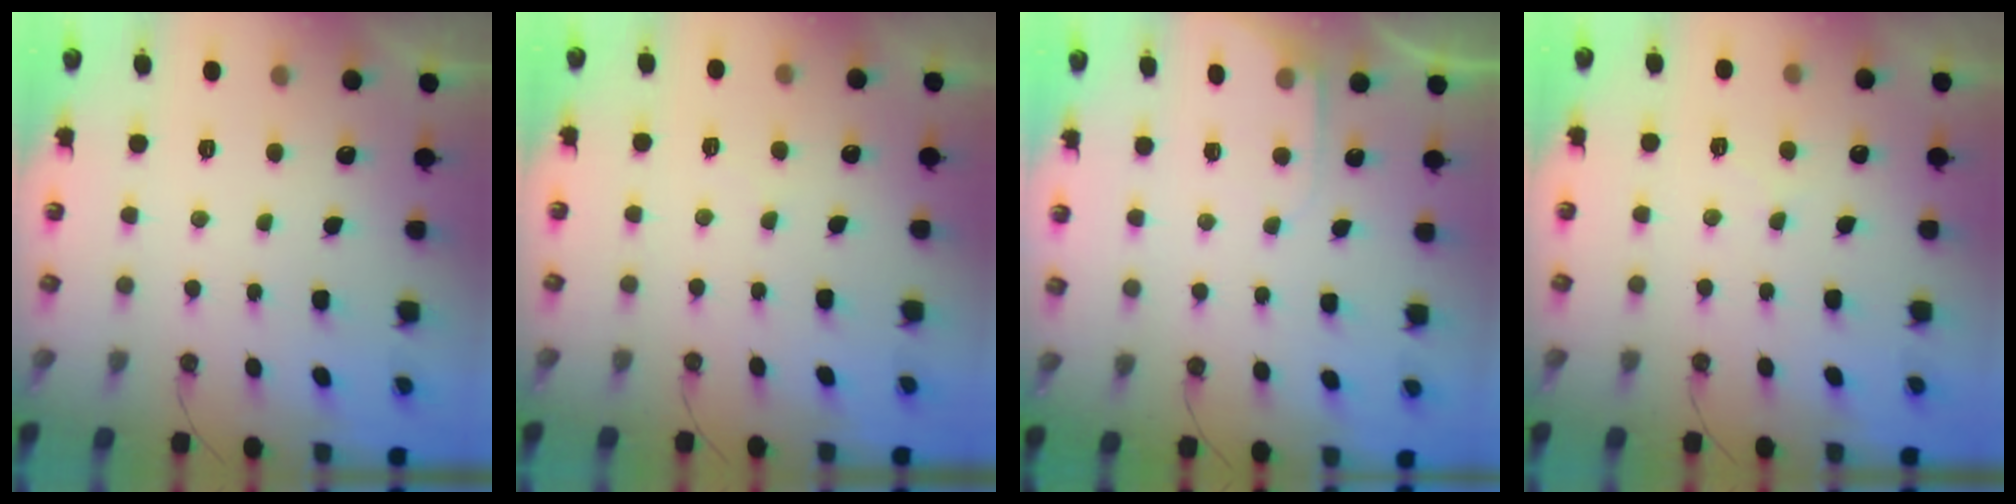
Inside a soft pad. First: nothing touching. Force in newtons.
{"total": 2.0, "press": 2.0, "slide": 0.3}
{"total": 4.5, "press": 4.4, "slide": 0.6}
{"total": 5.0, "press": 4.9, "slide": 0.8}